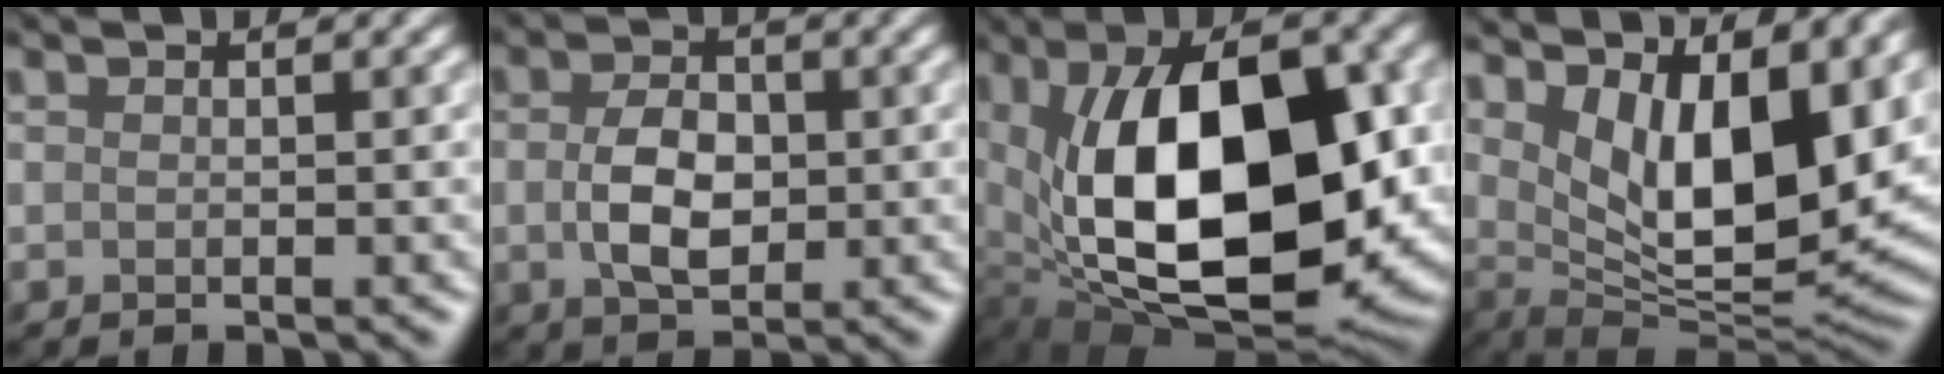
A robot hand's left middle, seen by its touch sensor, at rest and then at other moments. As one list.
[{"total": 3.5, "force": [0.0, 2.2, 2.7], "torque": [-0.063, 0.000, 0.004]}, {"total": 14.8, "force": [1.2, 8.4, 12.1], "torque": [-0.212, -0.018, 0.043]}, {"total": 10.3, "force": [3.2, 4.4, 8.7], "torque": [-0.137, -0.024, 0.065]}]